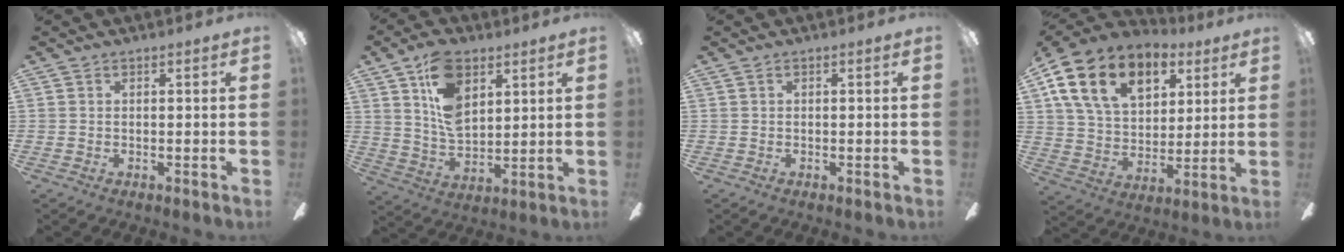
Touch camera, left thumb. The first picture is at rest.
{"total": 13.5, "force": [6.7, 7.9, 8.7], "torque": [-0.164, -0.010, 0.123]}
{"total": 0.0}
{"total": 18.1, "force": [9.4, 11.6, 10.2], "torque": [-0.174, -0.030, 0.173]}